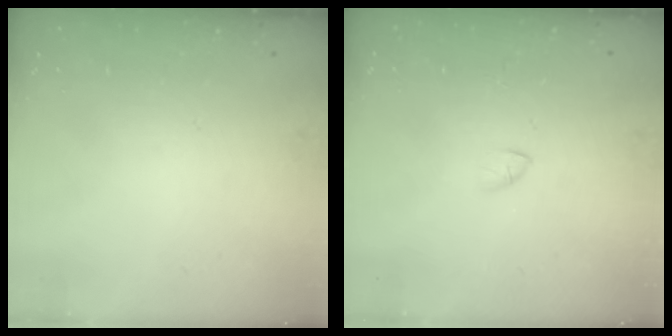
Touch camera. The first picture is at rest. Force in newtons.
{"total": 1.5, "press": 1.4, "slide": 0.4}